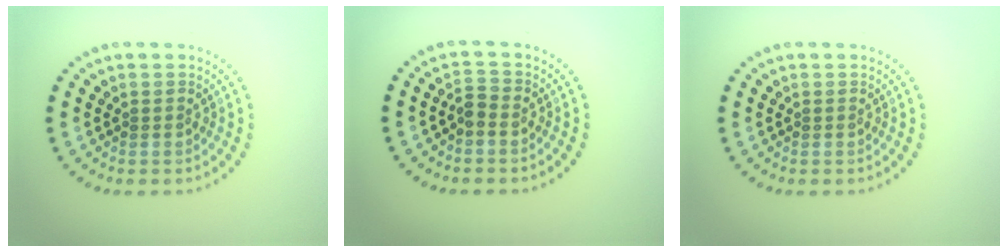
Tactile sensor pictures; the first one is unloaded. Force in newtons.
{"total": 1.2, "press": 1.0, "slide": 0.6}
{"total": 0.0}